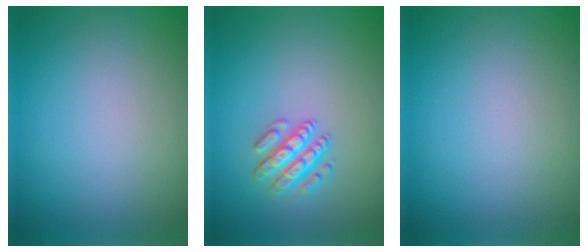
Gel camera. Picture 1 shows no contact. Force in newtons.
{"total": 2.6, "press": 2.6, "slide": 0.5}
{"total": 0.0}